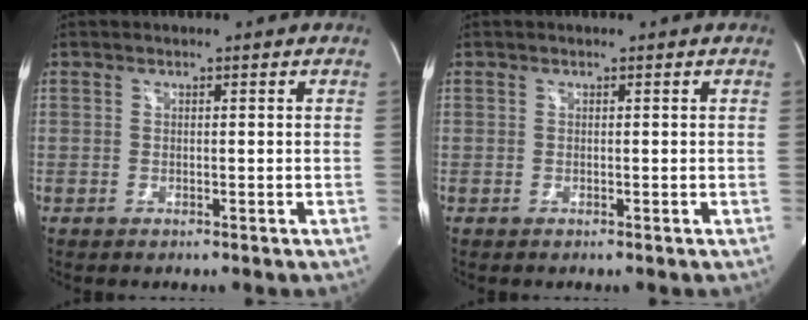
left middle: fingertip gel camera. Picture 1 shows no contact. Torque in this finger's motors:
{"motor_torque": [0.00, 0.00, 0.00, 0.00]}